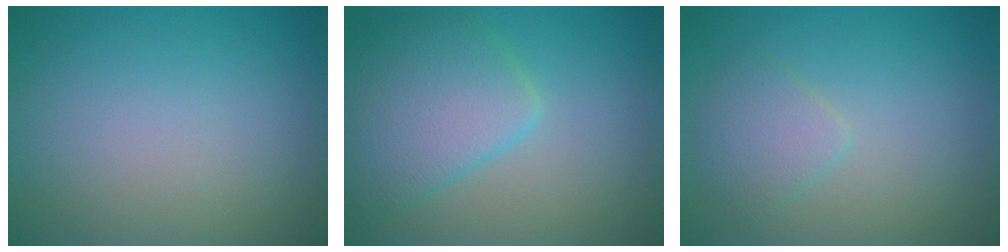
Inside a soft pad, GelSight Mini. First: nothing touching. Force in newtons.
{"total": 5.5, "press": 5.5, "slide": 0.1}
{"total": 2.0, "press": 2.0, "slide": 0.1}